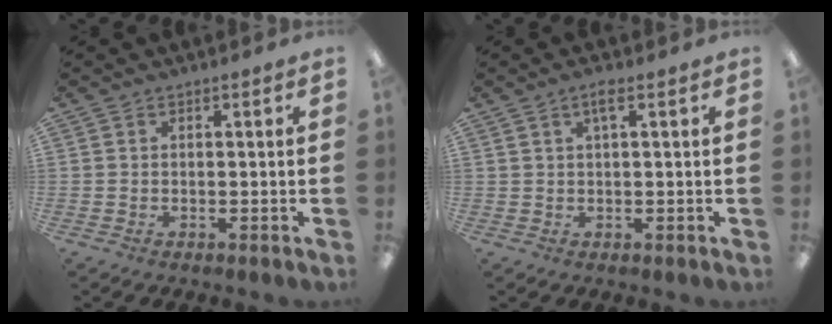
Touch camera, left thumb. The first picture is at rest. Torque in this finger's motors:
{"motor_torque": [-0.34, -0.16, -0.24, -0.12, 0.00]}